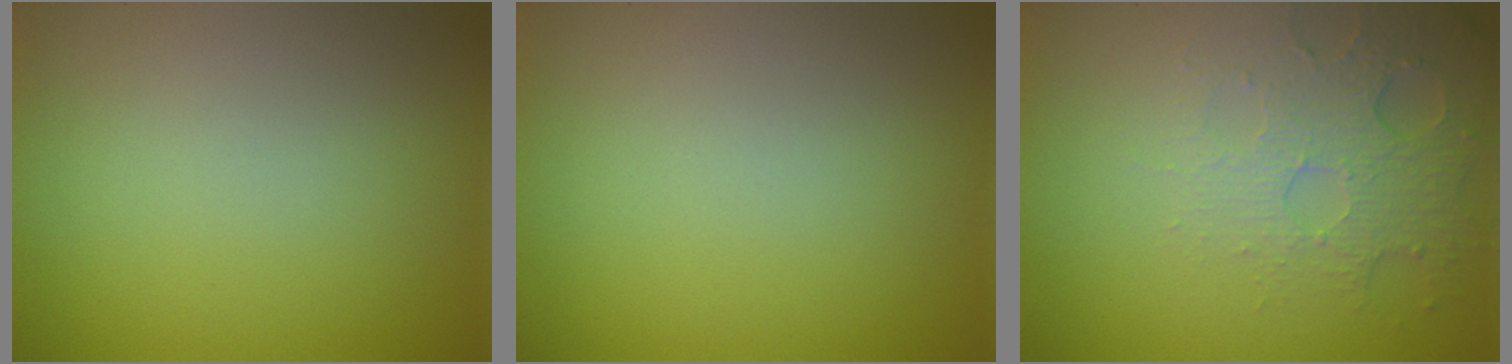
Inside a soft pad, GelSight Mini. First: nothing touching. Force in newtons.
{"total": 0.0}
{"total": 5.0, "press": 3.3, "slide": 3.8}